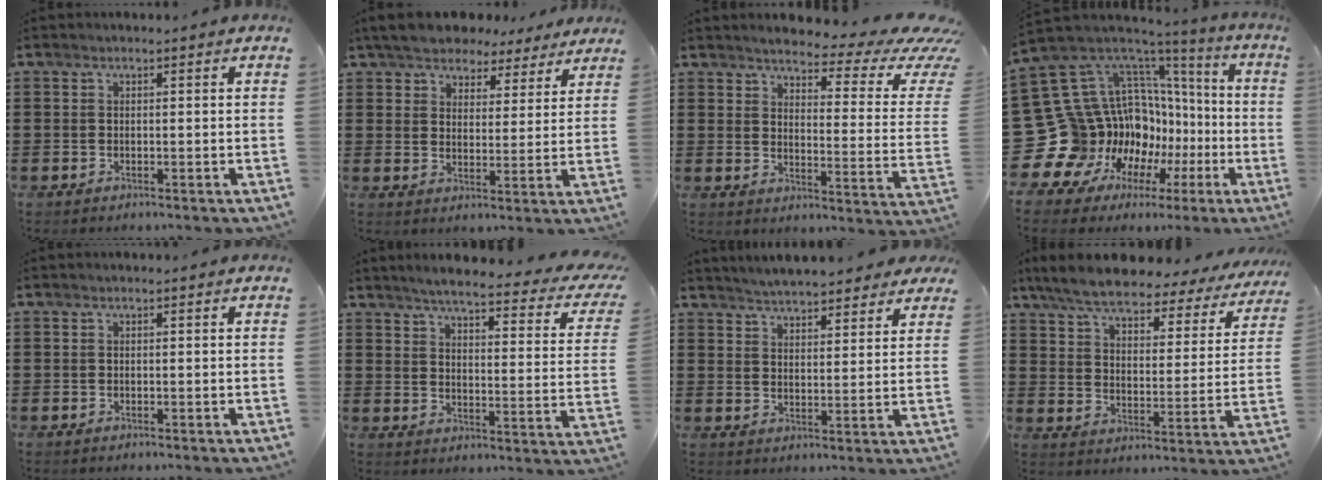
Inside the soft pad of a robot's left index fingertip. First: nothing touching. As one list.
[{"total": 6.1, "force": [5.7, 1.9, 1.0], "torque": [-0.051, -0.019, 0.105]}, {"total": 5.0, "force": [3.7, 1.0, 3.2], "torque": [-0.055, -0.033, 0.053]}, {"total": 17.7, "force": [-1.5, 15.6, 8.1], "torque": [-0.219, -0.065, 0.042]}, {"total": 0.0}, {"total": 4.9, "force": [4.1, 0.0, 2.7], "torque": [-0.064, -0.033, 0.062]}, {"total": 4.8, "force": [4.7, 0.5, 0.7], "torque": [-0.032, -0.018, 0.086]}, {"total": 7.0, "force": [6.3, 1.1, 2.7], "torque": [-0.082, -0.035, 0.109]}]